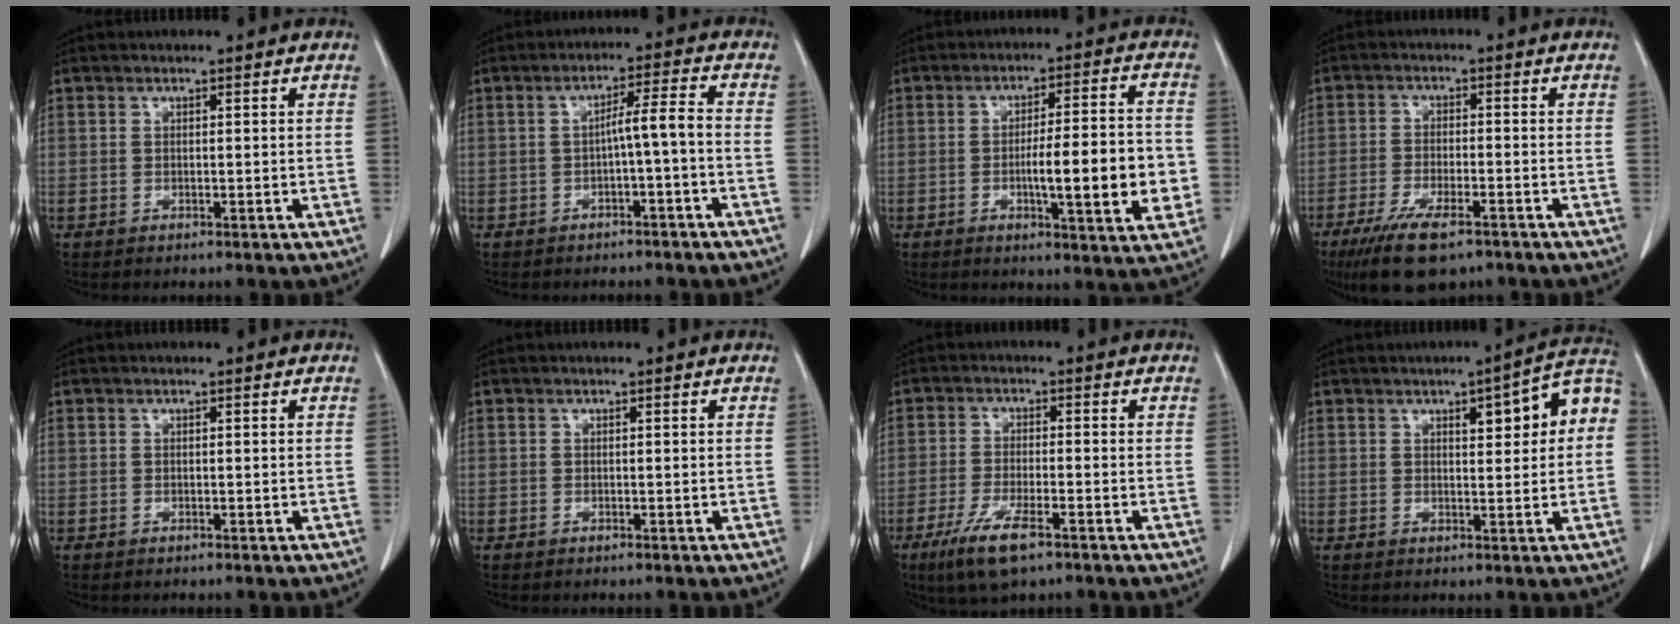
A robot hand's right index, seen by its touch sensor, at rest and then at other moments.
{"total": 4.3, "force": [-1.4, -0.2, 4.1], "torque": [-0.063, 0.017, -0.020]}
{"total": 12.9, "force": [-2.5, 1.7, 12.5], "torque": [-0.183, 0.005, -0.036]}
{"total": 9.7, "force": [-6.6, 2.6, 6.6], "torque": [-0.117, -0.017, -0.106]}
{"total": 0.0}
{"total": 0.0}
{"total": 7.5, "force": [-4.5, 1.4, 5.8], "torque": [-0.118, -0.016, -0.078]}
{"total": 8.4, "force": [1.9, 2.0, 8.0], "torque": [-0.105, 0.029, 0.022]}